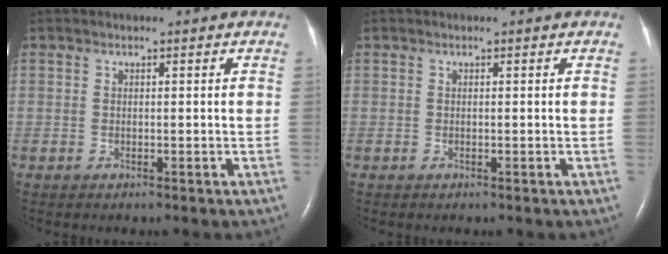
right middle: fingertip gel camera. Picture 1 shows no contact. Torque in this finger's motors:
{"motor_torque": [0.02, -0.01, 0.00, 0.01]}